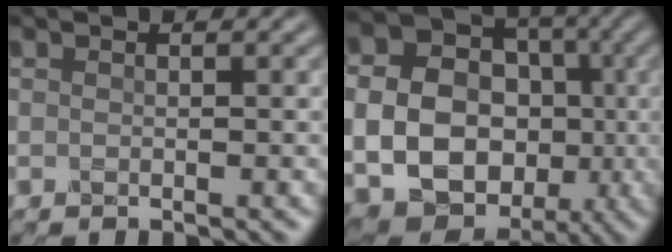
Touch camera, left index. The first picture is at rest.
{"total": 18.1, "force": [-2.1, 15.9, 8.4], "torque": [-0.185, -0.010, -0.055]}